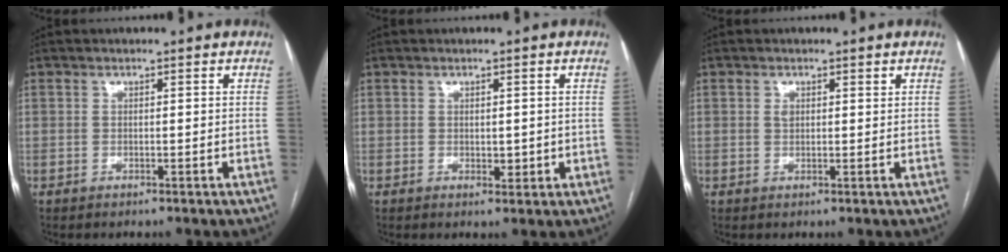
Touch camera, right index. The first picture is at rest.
{"total": 2.0, "force": [0.0, 1.3, 1.5], "torque": [-0.018, -0.001, 0.005]}
{"total": 1.4, "force": [0.6, 0.8, 0.9], "torque": [-0.018, 0.004, 0.012]}